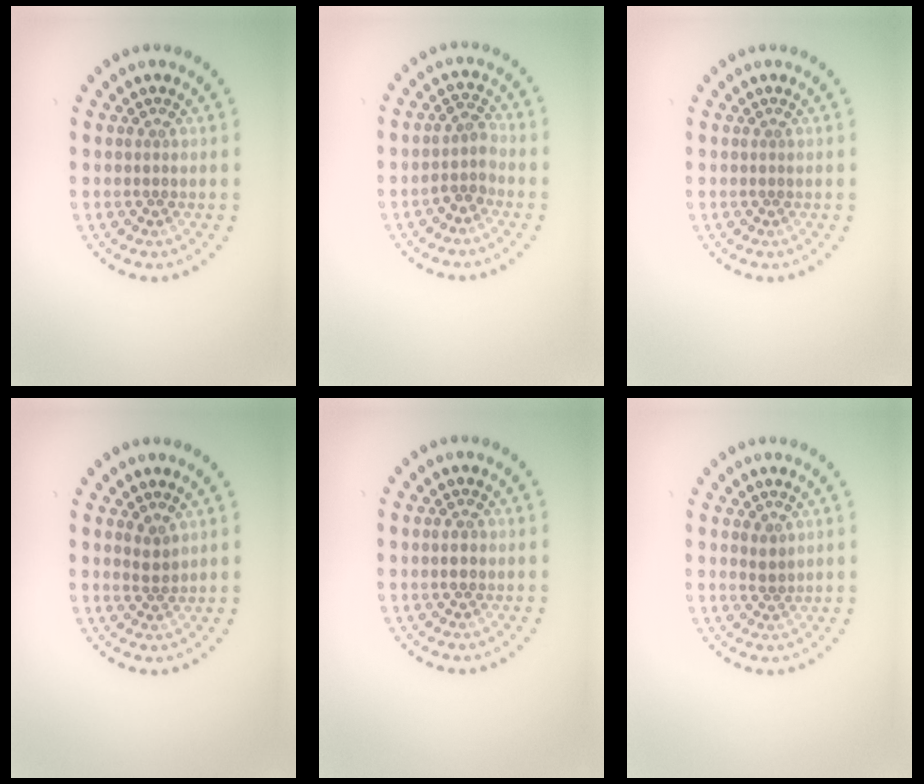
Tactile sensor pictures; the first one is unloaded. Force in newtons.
{"total": 2.0, "press": 1.6, "slide": 1.2}
{"total": 0.0}
{"total": 1.2, "press": 1.0, "slide": 0.5}
{"total": 0.9, "press": 0.9, "slide": 0.0}
{"total": 0.8, "press": 0.4, "slide": 0.6}